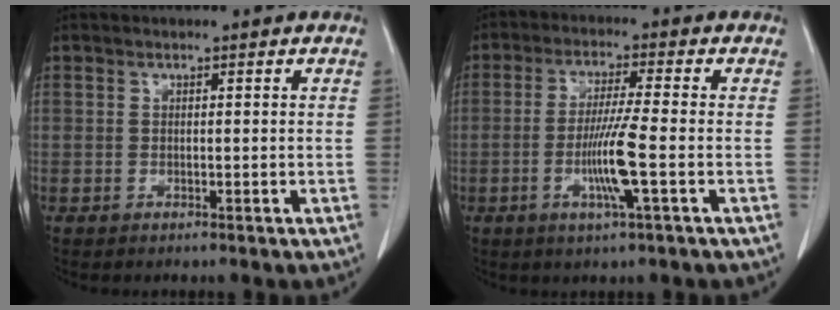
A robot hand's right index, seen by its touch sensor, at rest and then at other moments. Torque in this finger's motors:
{"motor_torque": [1.19, -0.13, 0.53, 0.09]}